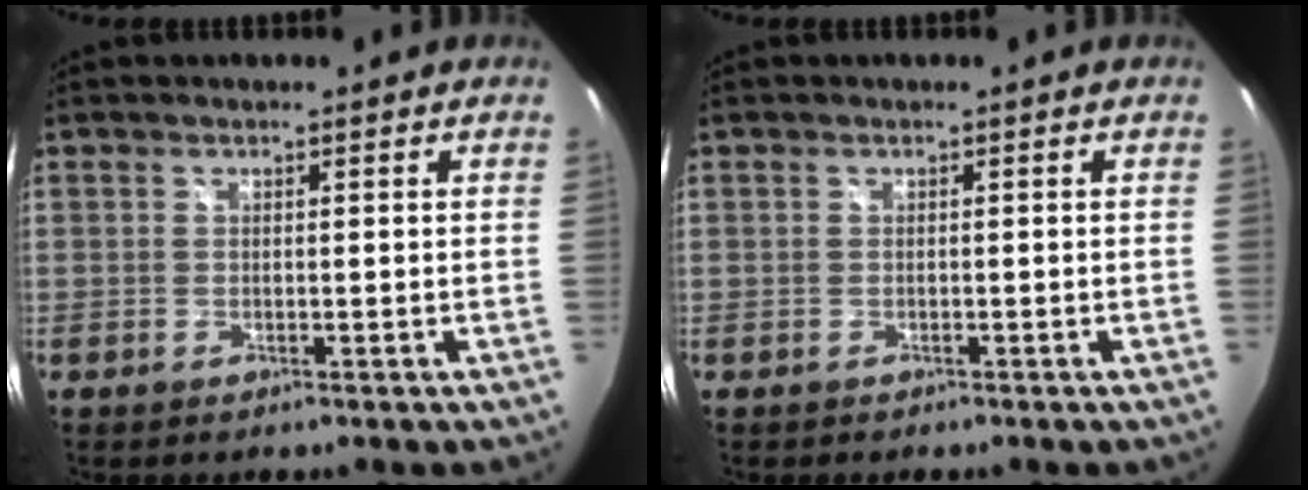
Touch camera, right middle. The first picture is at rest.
{"total": 0.0}